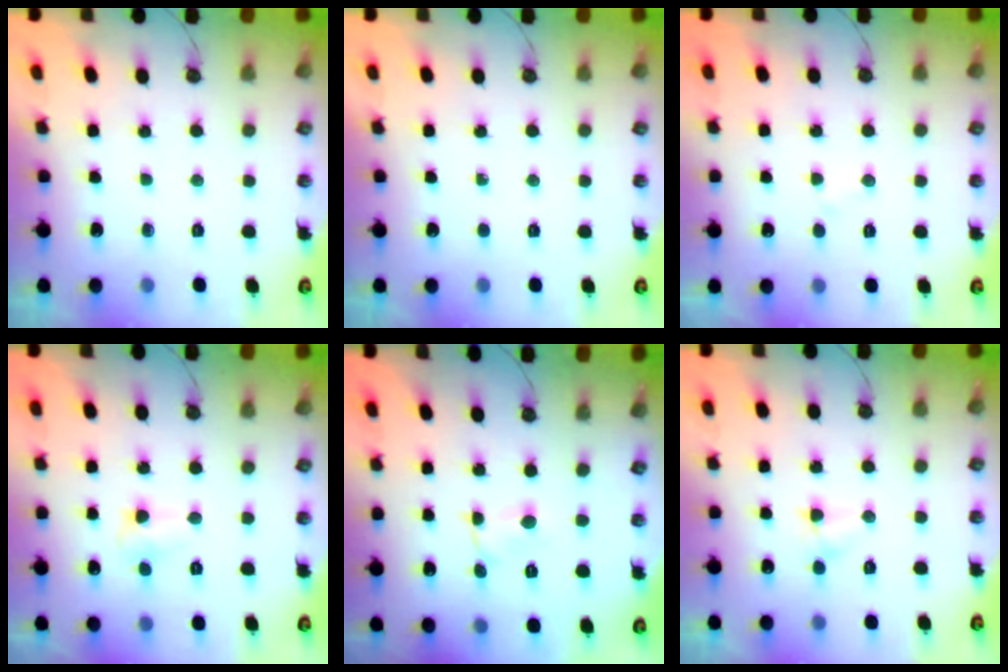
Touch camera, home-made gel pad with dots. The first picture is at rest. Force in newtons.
{"total": 0.0}
{"total": 2.3, "press": 2.3, "slide": 0.3}
{"total": 3.6, "press": 3.6, "slide": 0.6}
{"total": 0.6, "press": 0.6, "slide": 0.1}
{"total": 4.8, "press": 4.8, "slide": 0.5}